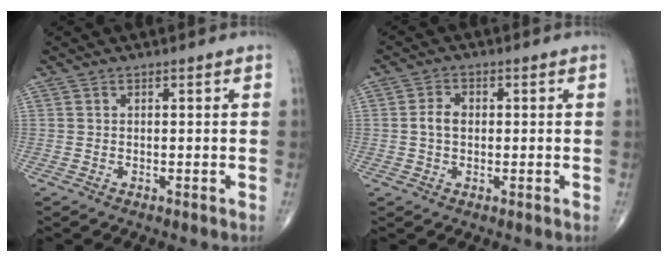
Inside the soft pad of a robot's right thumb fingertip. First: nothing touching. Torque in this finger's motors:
{"motor_torque": [-0.47, 0.11, 0.05, -0.23, 0.08]}